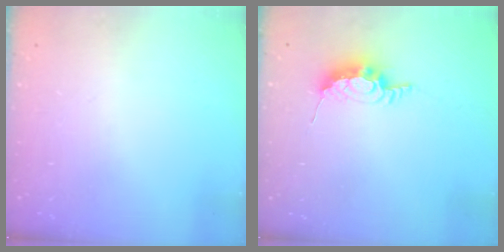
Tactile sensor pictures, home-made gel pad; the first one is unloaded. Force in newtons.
{"total": 8.7, "press": 8.7, "slide": 0.5}